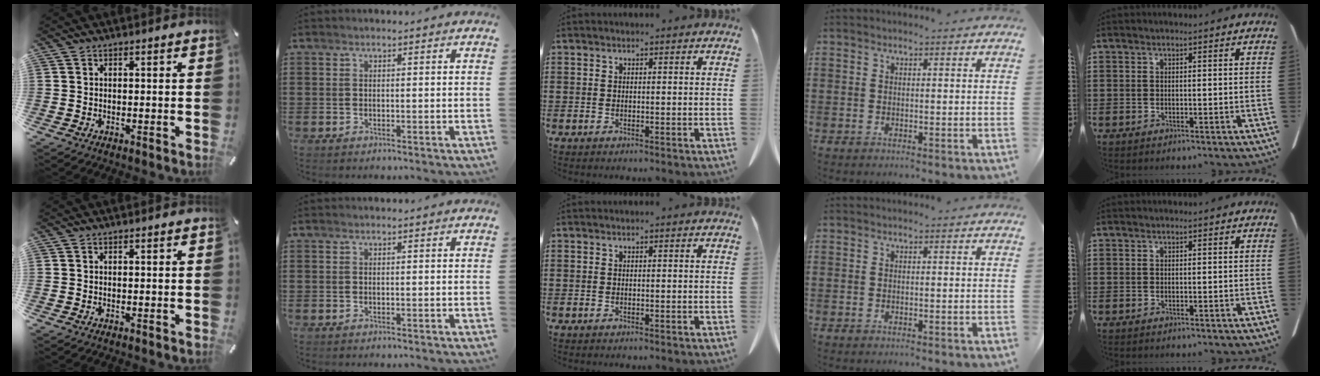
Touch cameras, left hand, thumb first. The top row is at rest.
{}